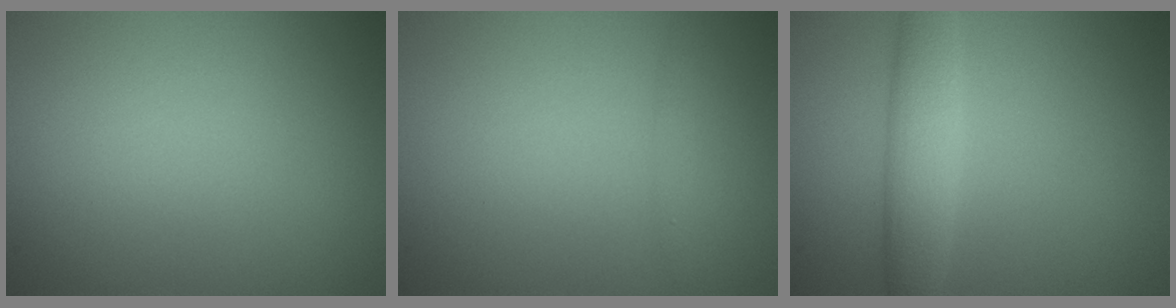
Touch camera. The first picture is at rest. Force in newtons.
{"total": 0.5, "press": 0.5, "slide": 0.0}
{"total": 3.9, "press": 3.9, "slide": 0.1}